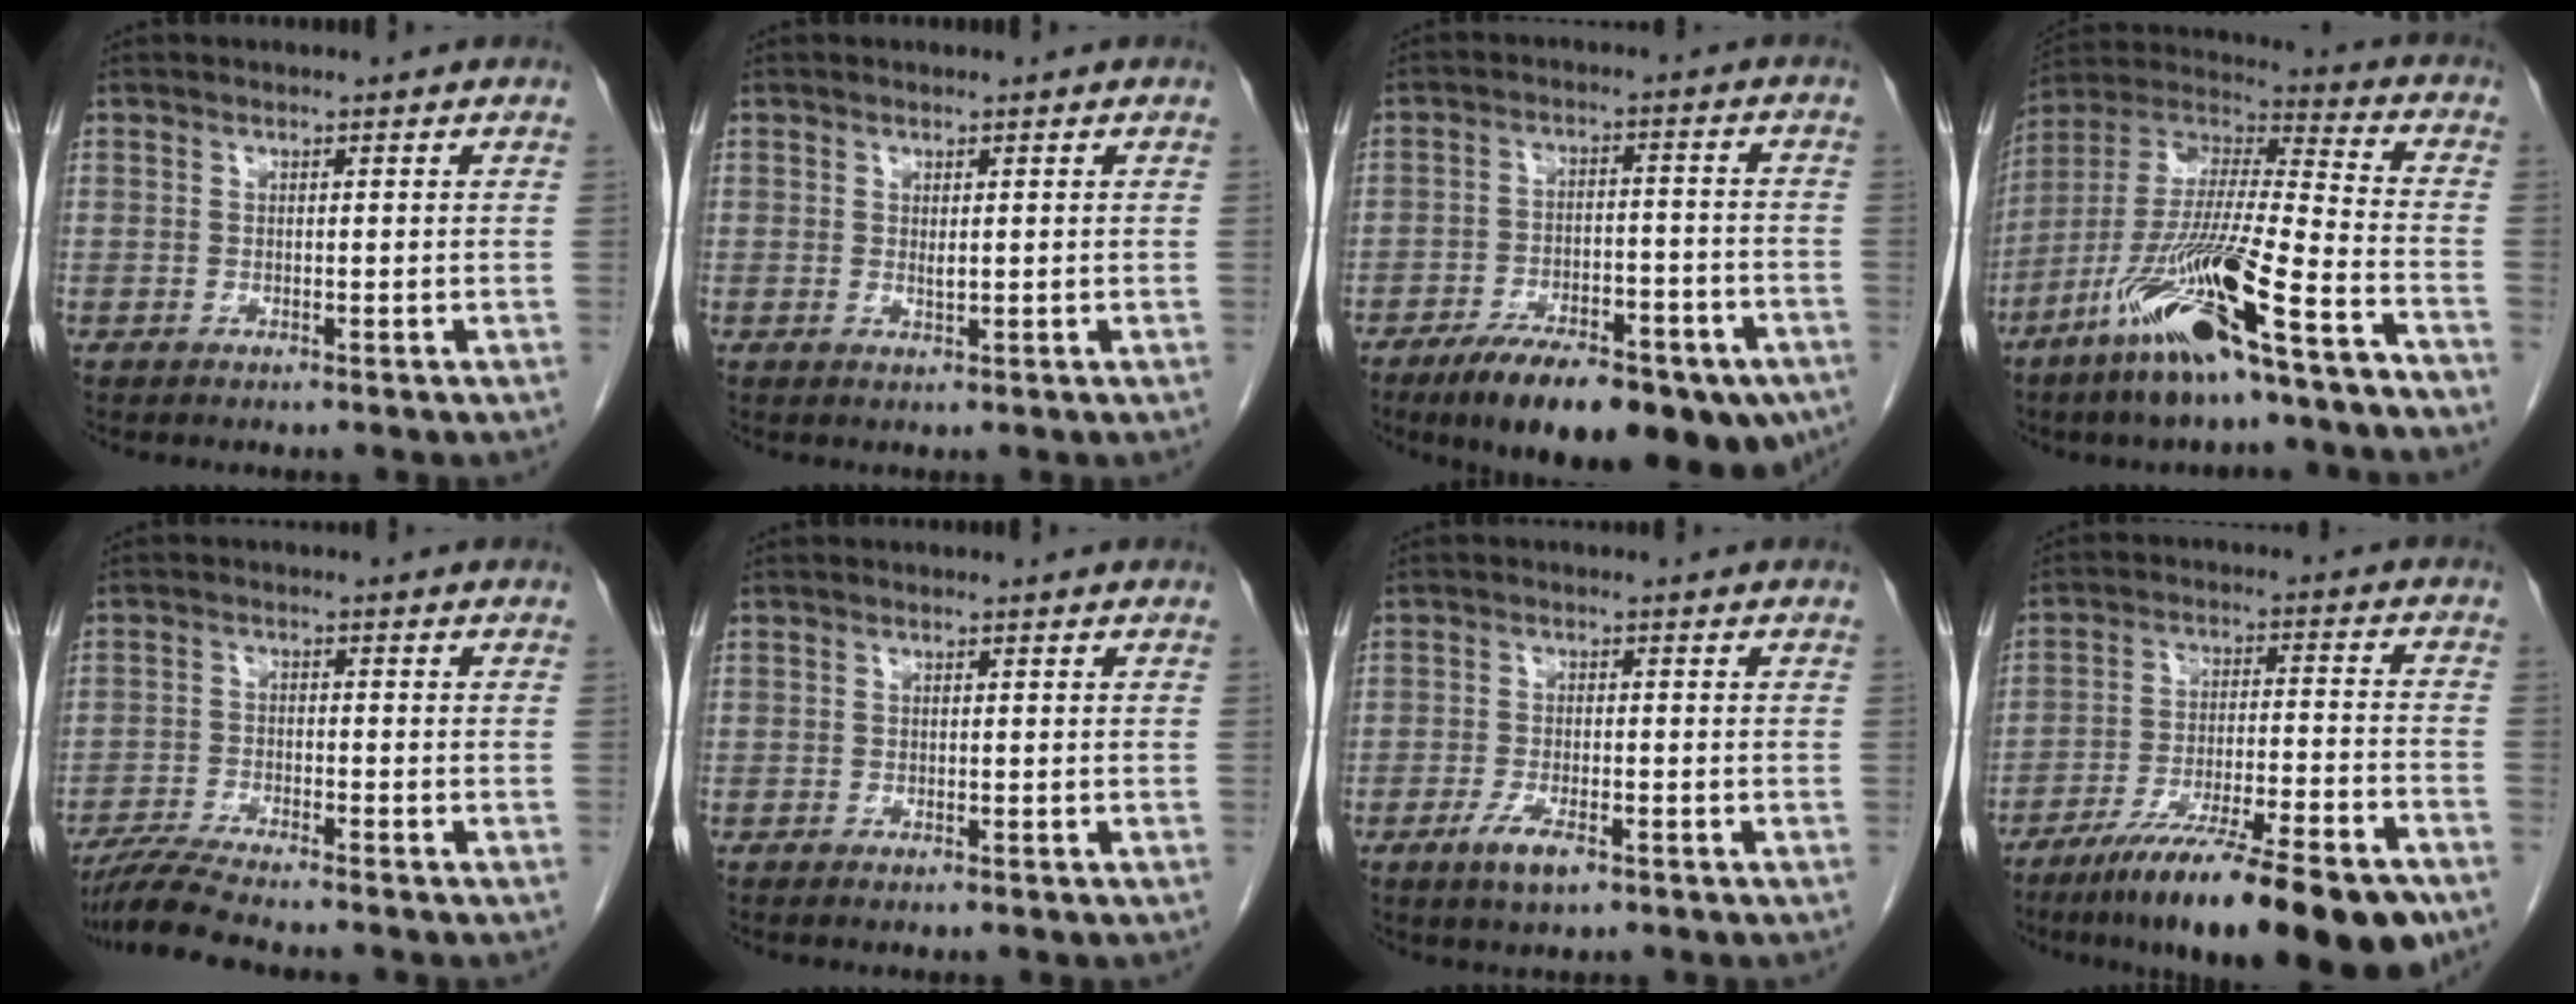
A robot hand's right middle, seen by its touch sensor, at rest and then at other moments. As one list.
[{"total": 0.8, "force": [0.2, -0.2, 0.8], "torque": [-0.017, -0.005, 0.004]}, {"total": 19.7, "force": [-13.9, 5.9, 12.7], "torque": [-0.141, 0.007, -0.203]}, {"total": 20.2, "force": [-12.2, 2.0, 16.0], "torque": [-0.318, -0.028, -0.221]}, {"total": 6.5, "force": [-5.9, -0.8, 2.7], "torque": [-0.051, -0.022, -0.108]}, {"total": 0.7, "force": [-0.5, -0.3, 0.3], "torque": [-0.010, -0.002, -0.008]}, {"total": 4.1, "force": [-2.5, 0.8, 3.2], "torque": [-0.067, -0.005, -0.042]}, {"total": 20.9, "force": [-15.6, 1.6, 13.8], "torque": [-0.164, -0.017, -0.252]}]